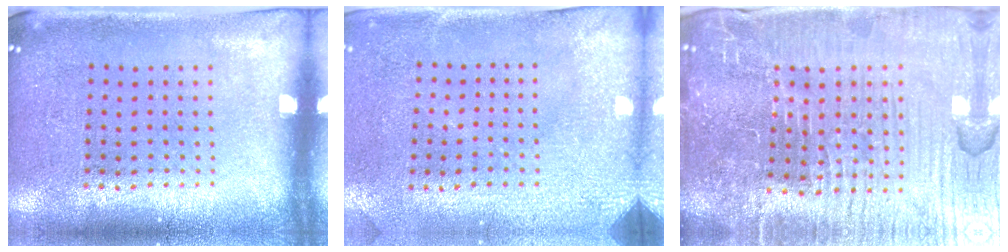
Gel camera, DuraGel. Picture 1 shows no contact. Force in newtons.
{"total": 3.1, "press": 2.4, "slide": 1.9}
{"total": 7.1, "press": 6.3, "slide": 3.3}